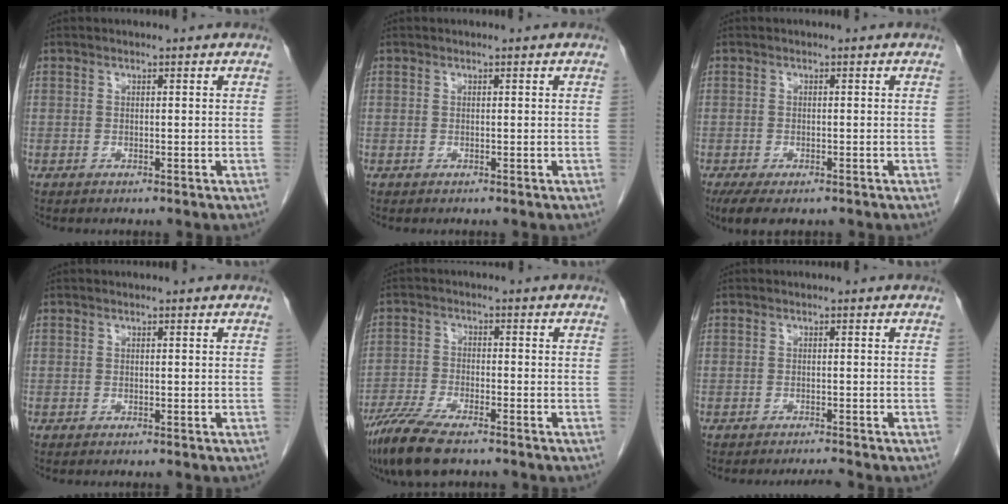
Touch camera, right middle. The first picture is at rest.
{"total": 0.0}
{"total": 4.6, "force": [-3.2, 1.7, 2.9], "torque": [-0.054, -0.013, -0.049]}
{"total": 0.0}
{"total": 9.4, "force": [-7.1, 1.9, 5.9], "torque": [-0.110, -0.024, -0.124]}
{"total": 1.7, "force": [-1.6, -0.7, 0.1], "torque": [-0.004, -0.008, -0.023]}